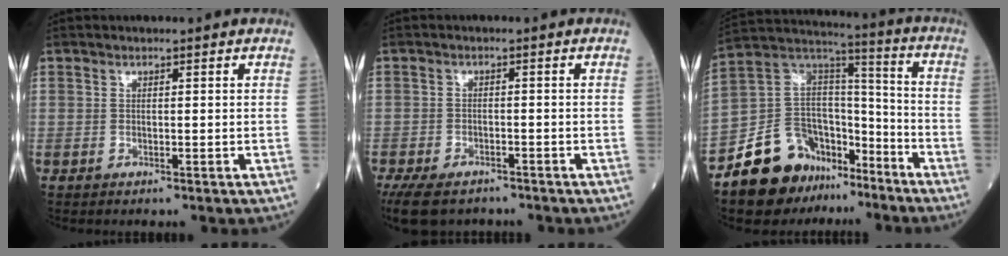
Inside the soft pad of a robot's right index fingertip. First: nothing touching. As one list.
[{"total": 10.0, "force": [-7.4, 4.9, 4.5], "torque": [-0.103, -0.014, -0.113]}, {"total": 16.4, "force": [-11.6, 9.8, 6.2], "torque": [-0.106, 0.079, -0.195]}]